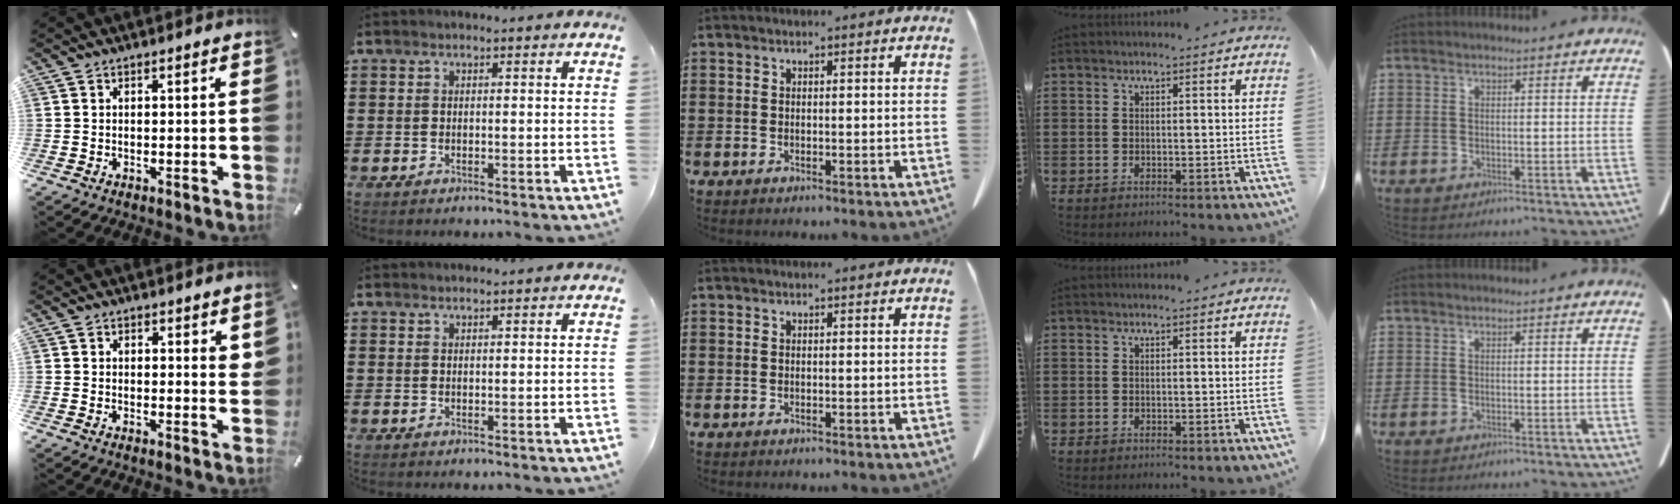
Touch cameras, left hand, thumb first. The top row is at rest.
{"thumb": {"total": 2.2, "force": [1.7, 1.1, 0.8], "torque": [0.000, -0.005, 0.028]}, "index": {"total": 0.9, "force": [0.9, 0.0, 0.1], "torque": [-0.003, -0.001, 0.018]}}